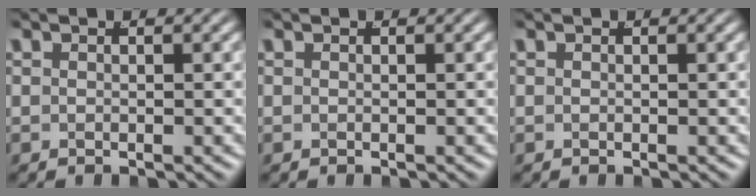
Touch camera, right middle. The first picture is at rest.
{"total": 0.0}
{"total": 0.0}